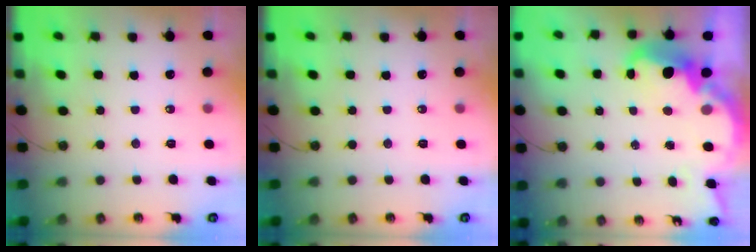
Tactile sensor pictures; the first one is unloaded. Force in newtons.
{"total": 0.0}
{"total": 10.1, "press": 10.1, "slide": 0.7}